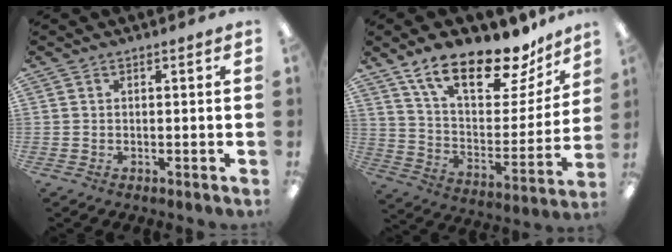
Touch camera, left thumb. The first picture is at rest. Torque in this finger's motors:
{"motor_torque": [0.57, 0.25, 1.49, -1.28, 0.34]}